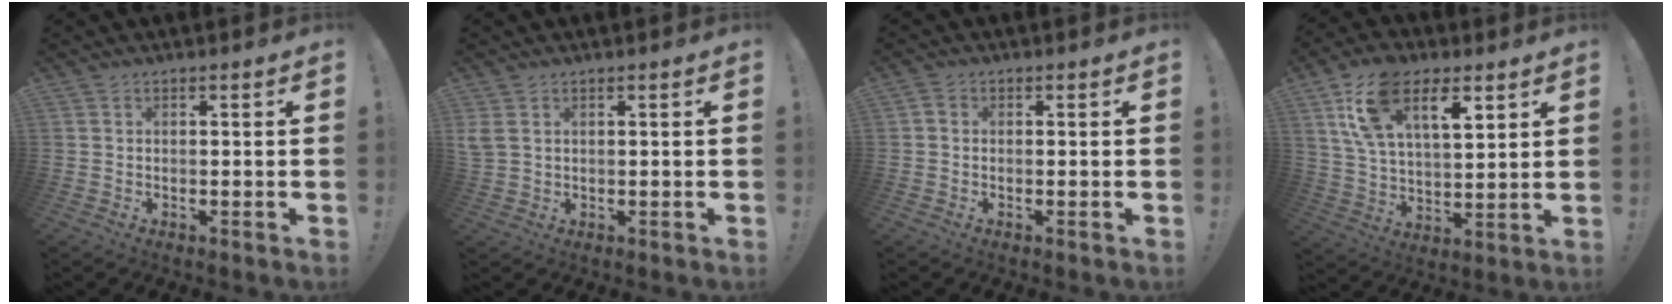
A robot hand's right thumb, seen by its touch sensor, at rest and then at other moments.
{"total": 3.4, "force": [1.4, 2.3, 2.0], "torque": [-0.043, -0.003, 0.028]}
{"total": 1.2, "force": [-0.3, 1.0, 0.6], "torque": [-0.013, 0.004, -0.005]}
{"total": 16.2, "force": [8.6, 8.5, 10.9], "torque": [-0.180, -0.027, 0.155]}